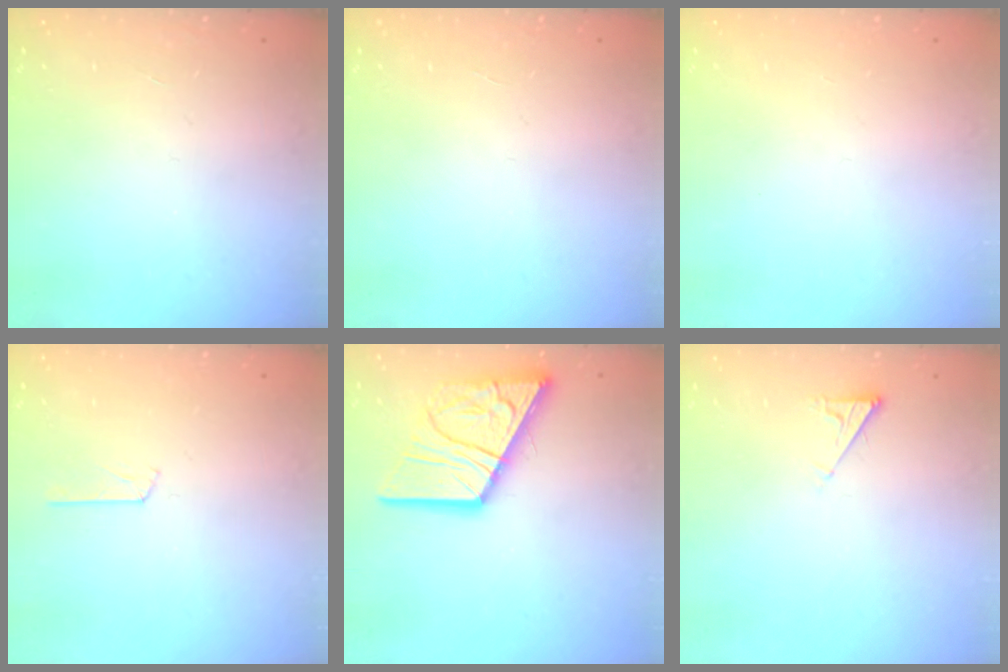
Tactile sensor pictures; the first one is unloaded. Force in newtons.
{"total": 0.0}
{"total": 1.5, "press": 1.4, "slide": 0.2}
{"total": 2.8, "press": 2.8, "slide": 0.3}
{"total": 16.4, "press": 16.3, "slide": 1.9}
{"total": 2.9, "press": 2.9, "slide": 0.5}